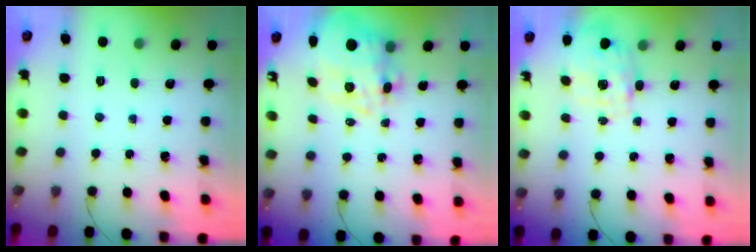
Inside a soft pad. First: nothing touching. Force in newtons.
{"total": 7.8, "press": 7.1, "slide": 3.4}
{"total": 2.9, "press": 2.7, "slide": 0.9}